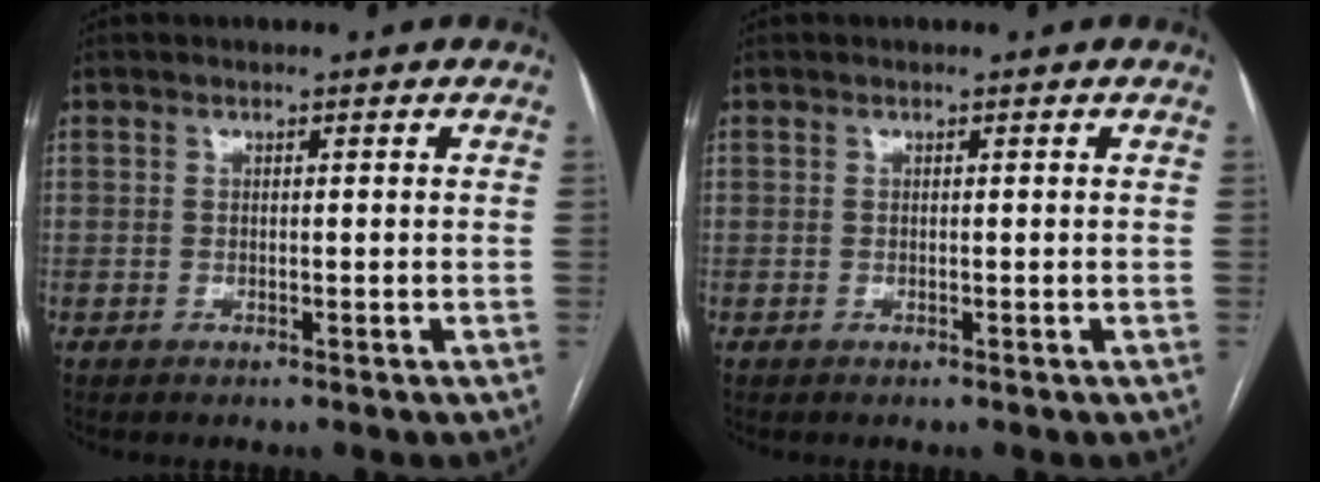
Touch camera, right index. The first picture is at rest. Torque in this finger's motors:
{"motor_torque": [0.00, 0.00, 0.00, 0.01]}